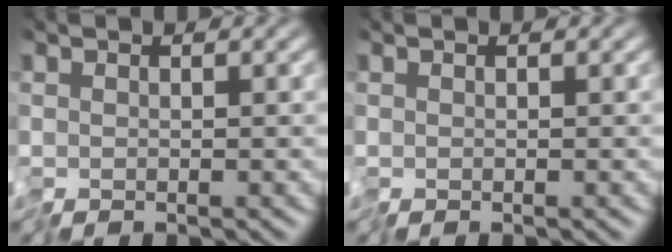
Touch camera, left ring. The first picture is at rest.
{"total": 0.0}